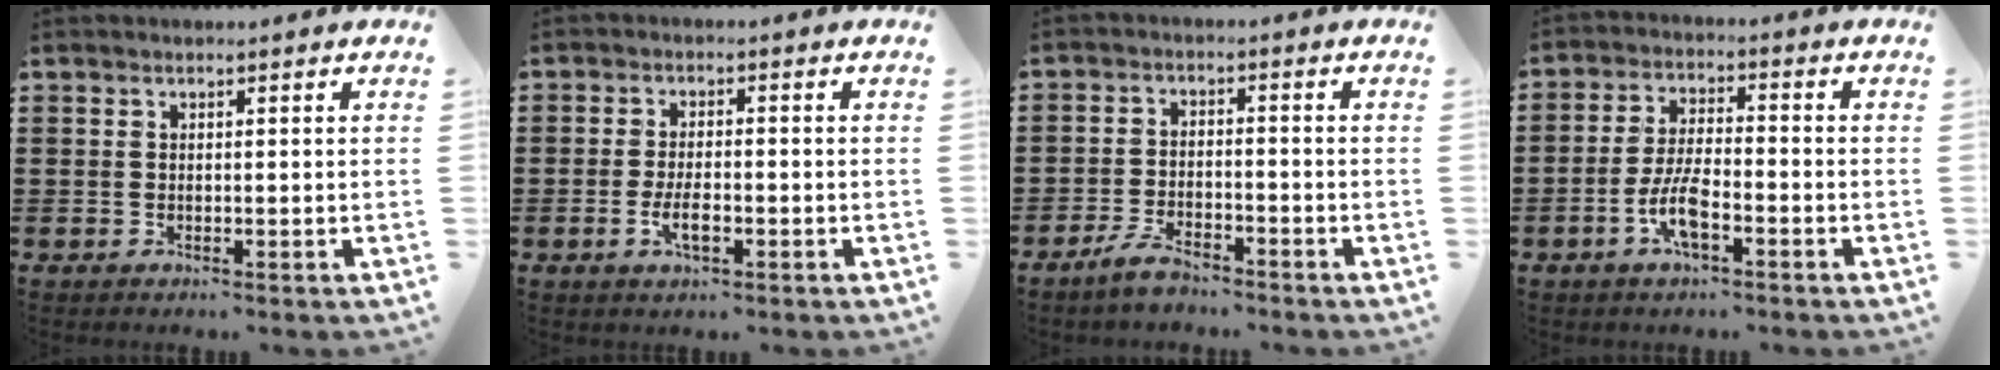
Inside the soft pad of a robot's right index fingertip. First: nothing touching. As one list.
[{"total": 3.7, "force": [-1.3, 1.5, 3.2], "torque": [-0.061, 0.003, -0.024]}, {"total": 3.8, "force": [-3.4, 0.7, 1.6], "torque": [-0.042, 0.004, -0.071]}, {"total": 6.5, "force": [-2.8, 2.2, 5.4], "torque": [-0.122, -0.004, -0.058]}]